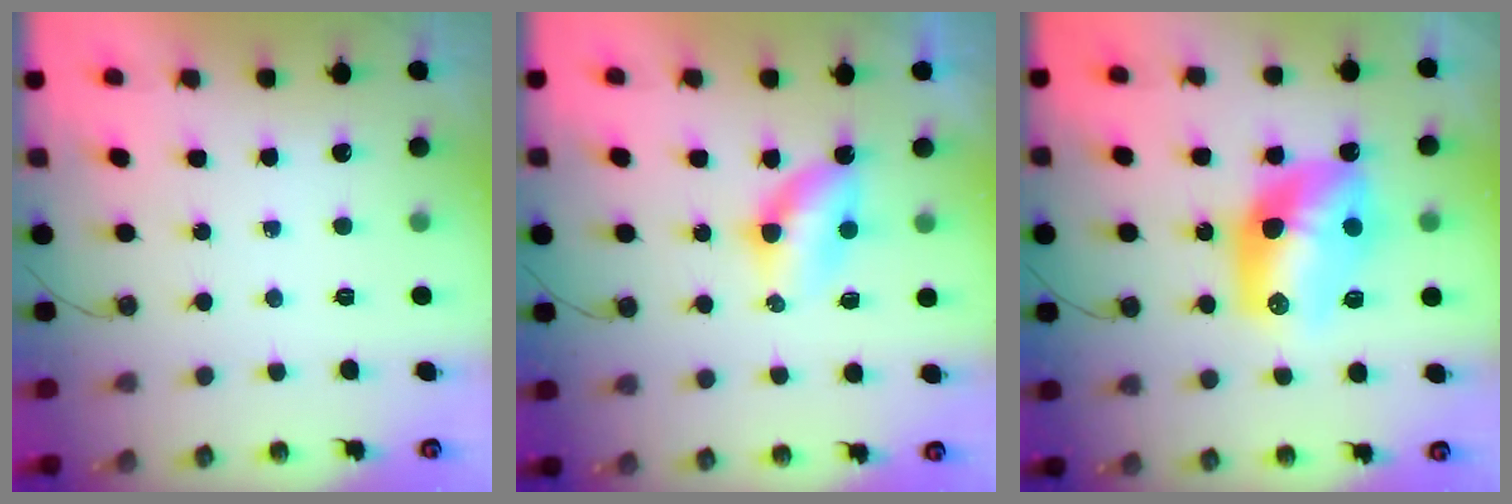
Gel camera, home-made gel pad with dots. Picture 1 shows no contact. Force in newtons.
{"total": 5.8, "press": 5.2, "slide": 2.5}
{"total": 14.8, "press": 14.8, "slide": 1.3}